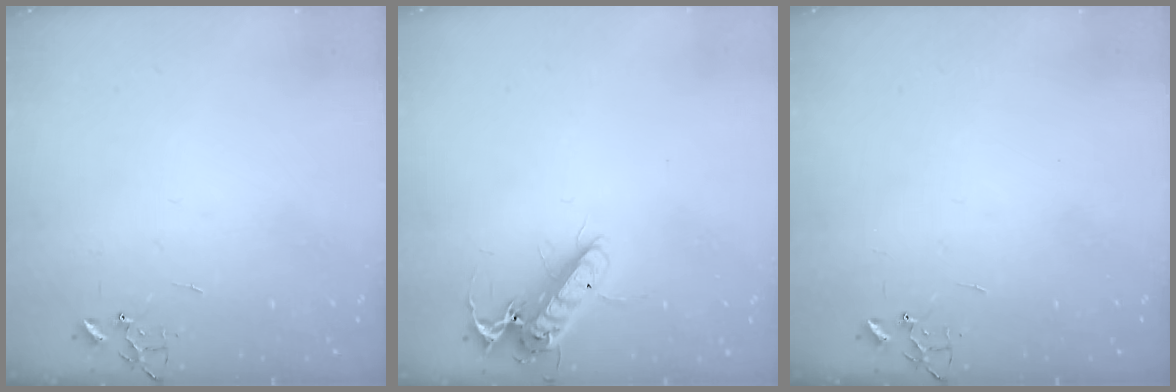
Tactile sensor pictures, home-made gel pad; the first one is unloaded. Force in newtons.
{"total": 14.3, "press": 14.2, "slide": 1.9}
{"total": 0.0}